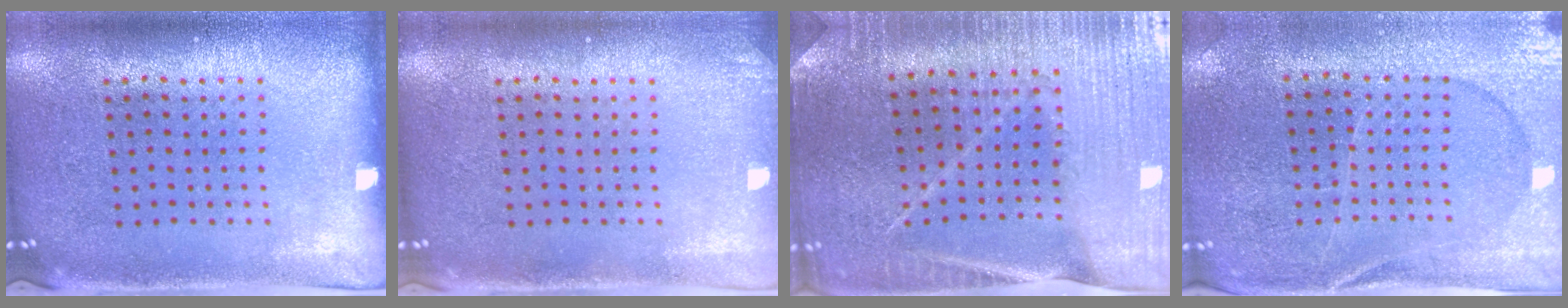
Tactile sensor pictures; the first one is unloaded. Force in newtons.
{"total": 0.7, "press": 0.7, "slide": 0.1}
{"total": 3.0, "press": 3.0, "slide": 0.3}
{"total": 1.3, "press": 1.2, "slide": 0.3}